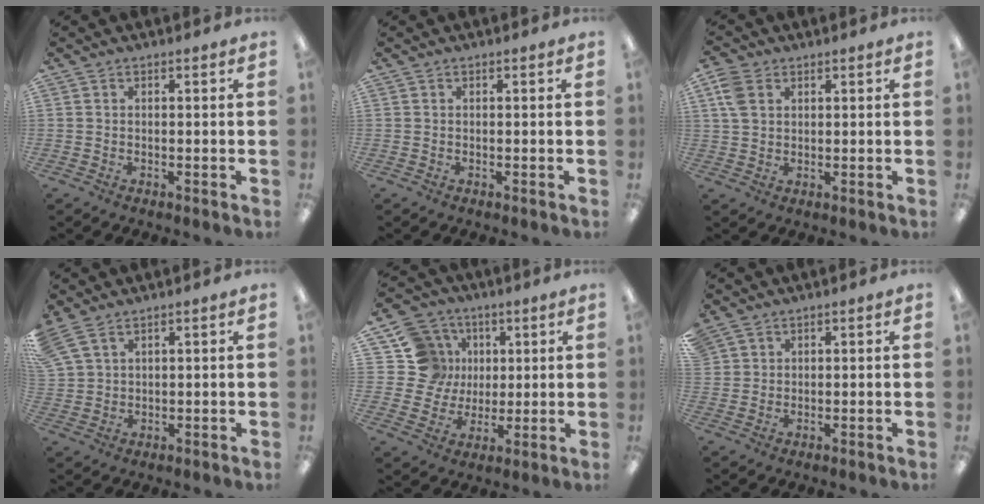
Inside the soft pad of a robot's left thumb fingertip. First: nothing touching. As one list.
[{"total": 0.0}, {"total": 5.8, "force": [2.5, 4.0, 3.3], "torque": [-0.080, 0.005, 0.050]}, {"total": 5.5, "force": [4.3, 2.6, 2.2], "torque": [-0.056, -0.012, 0.084]}, {"total": 13.8, "force": [4.3, 12.7, 3.5], "torque": [-0.062, -0.013, 0.095]}, {"total": 2.6, "force": [2.0, 1.7, 0.1], "torque": [-0.007, -0.002, 0.040]}]